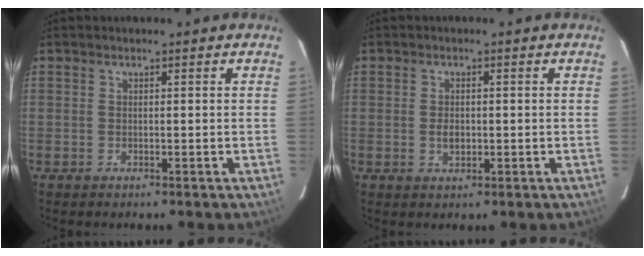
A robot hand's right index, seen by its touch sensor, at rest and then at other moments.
{"total": 2.3, "force": [-0.3, 1.5, 1.7], "torque": [-0.030, 0.000, -0.004]}